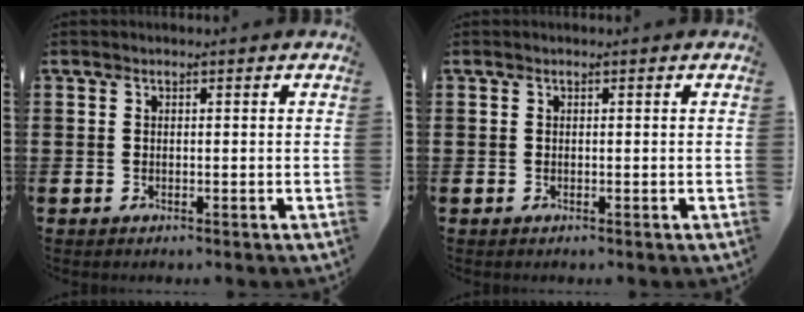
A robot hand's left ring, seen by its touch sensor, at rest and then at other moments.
{"total": 0.0}